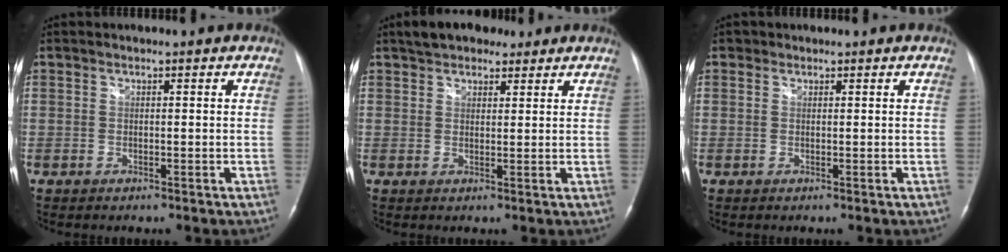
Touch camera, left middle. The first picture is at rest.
{"total": 7.0, "force": [5.4, 3.3, 3.0], "torque": [-0.041, 0.022, 0.088]}
{"total": 0.8, "force": [0.4, 0.7, 0.0], "torque": [0.004, 0.002, 0.003]}